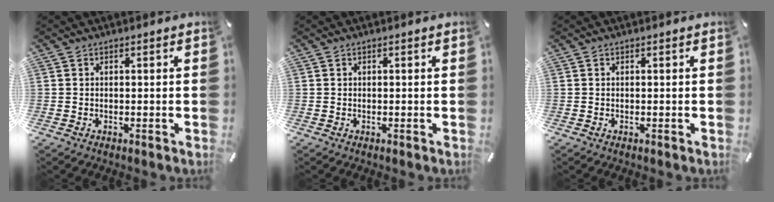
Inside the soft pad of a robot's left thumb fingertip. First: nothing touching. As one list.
[{"total": 0.0}, {"total": 0.0}]